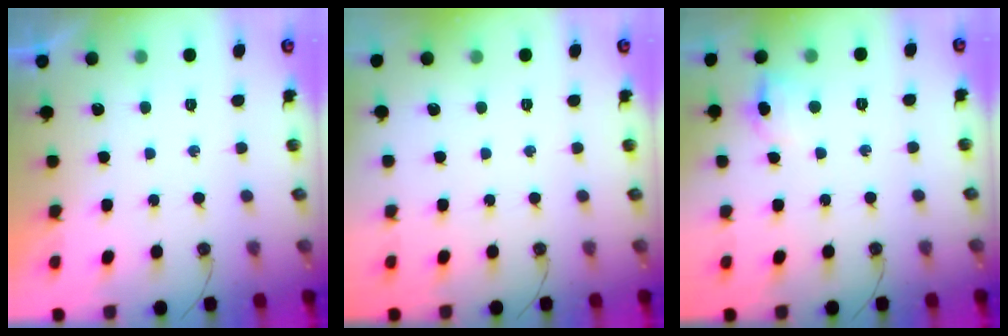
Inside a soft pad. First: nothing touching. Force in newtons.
{"total": 0.0}
{"total": 6.7, "press": 6.6, "slide": 1.2}